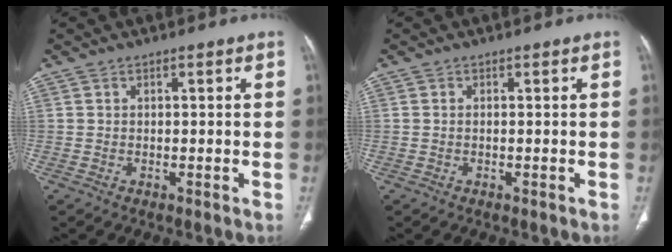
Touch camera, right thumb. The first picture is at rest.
{"total": 0.0}